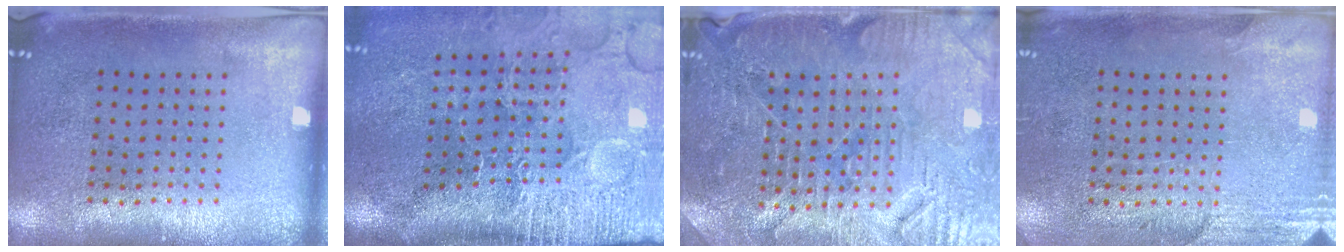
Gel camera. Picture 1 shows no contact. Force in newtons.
{"total": 5.0, "press": 4.0, "slide": 3.0}
{"total": 4.1, "press": 4.0, "slide": 0.9}
{"total": 2.8, "press": 2.5, "slide": 1.2}